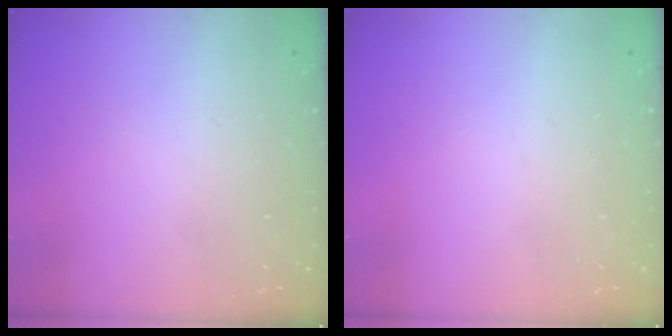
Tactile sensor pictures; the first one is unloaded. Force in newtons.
{"total": 0.0}